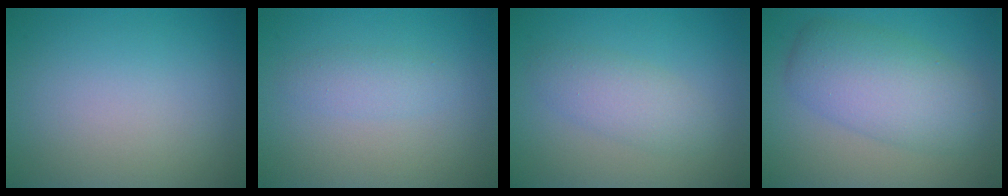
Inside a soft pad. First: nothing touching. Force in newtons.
{"total": 1.6, "press": 1.6, "slide": 0.1}
{"total": 2.6, "press": 2.6, "slide": 0.0}
{"total": 6.3, "press": 6.3, "slide": 0.2}